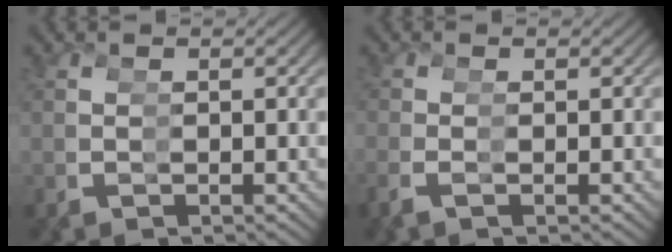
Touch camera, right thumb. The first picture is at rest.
{"total": 1.0, "force": [-0.2, -0.3, 1.0], "torque": [-0.014, 0.008, -0.004]}